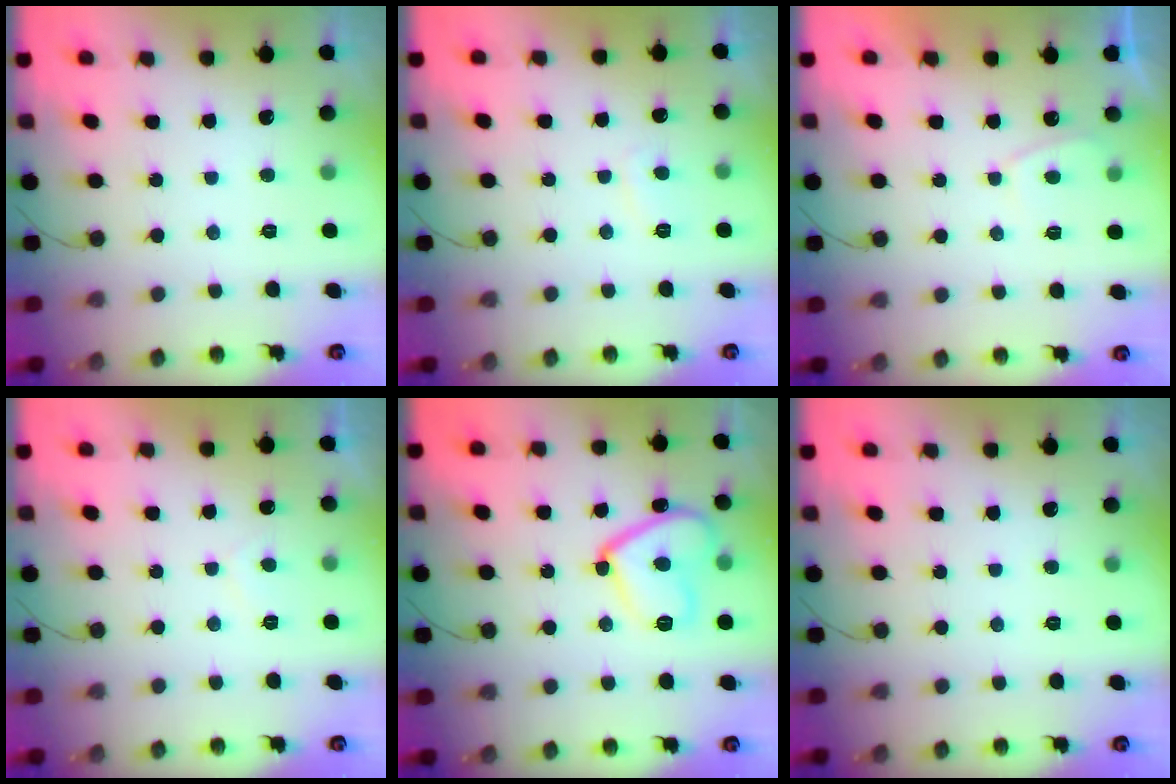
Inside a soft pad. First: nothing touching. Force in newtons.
{"total": 2.6, "press": 2.5, "slide": 0.6}
{"total": 1.5, "press": 1.3, "slide": 0.6}
{"total": 0.9, "press": 0.6, "slide": 0.7}
{"total": 13.7, "press": 13.6, "slide": 1.3}
{"total": 0.0}